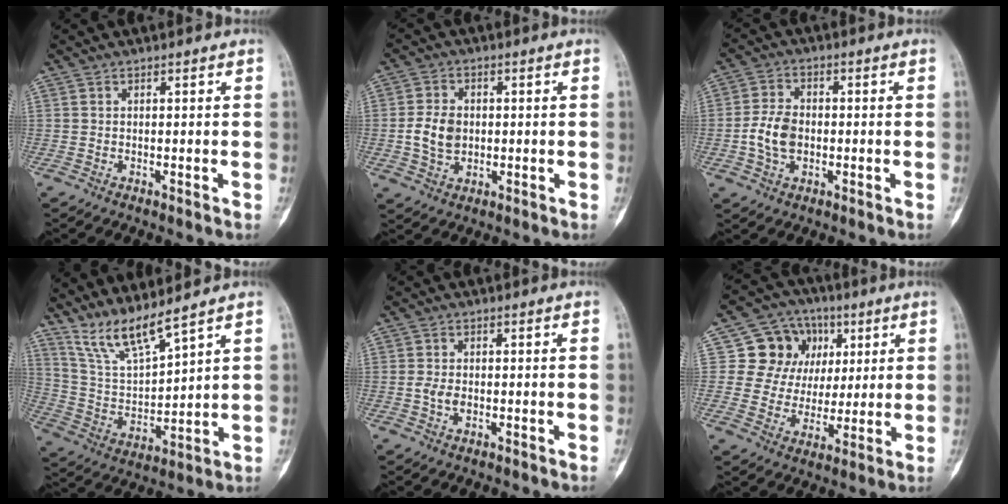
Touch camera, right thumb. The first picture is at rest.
{"total": 6.6, "force": [-0.3, 5.0, 4.4], "torque": [-0.073, 0.003, -0.004]}
{"total": 7.1, "force": [-1.1, 5.0, 5.0], "torque": [-0.092, 0.012, -0.024]}
{"total": 10.2, "force": [8.7, 1.1, 5.2], "torque": [-0.104, -0.055, 0.187]}
{"total": 2.4, "force": [-0.6, 1.5, 1.8], "torque": [-0.033, 0.003, -0.012]}
{"total": 13.2, "force": [3.9, 11.7, 4.7], "torque": [-0.026, 0.005, 0.068]}